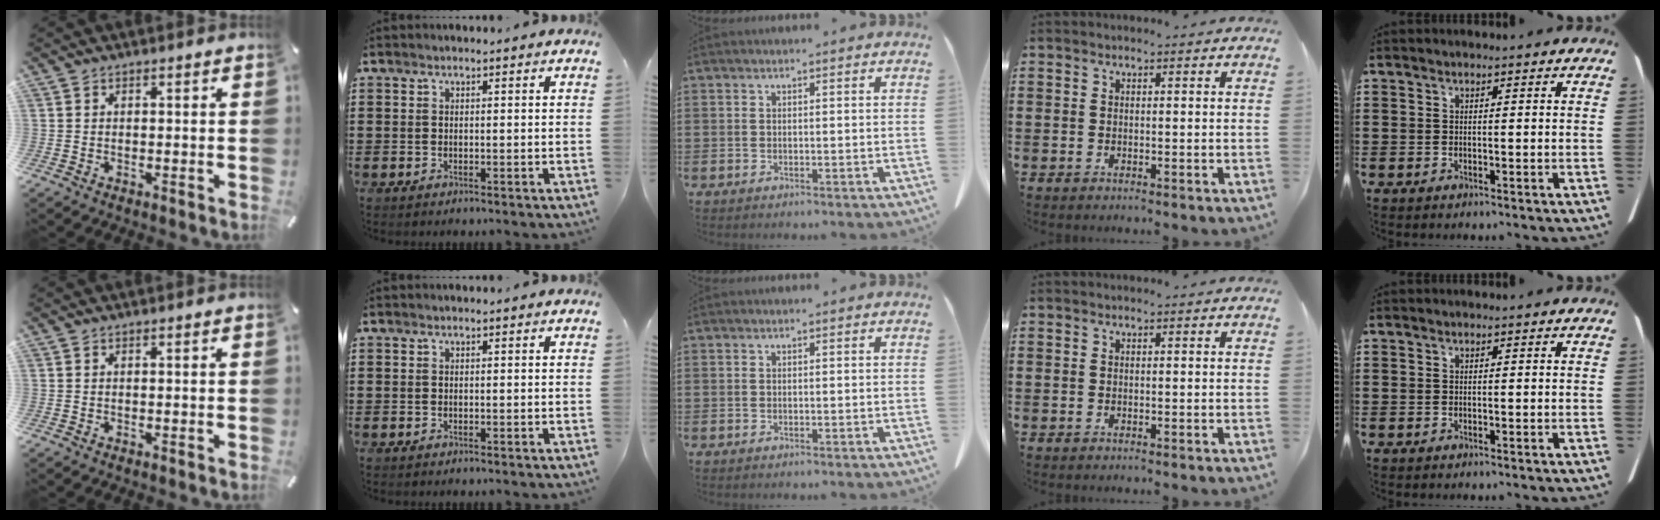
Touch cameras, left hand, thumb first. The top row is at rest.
{}